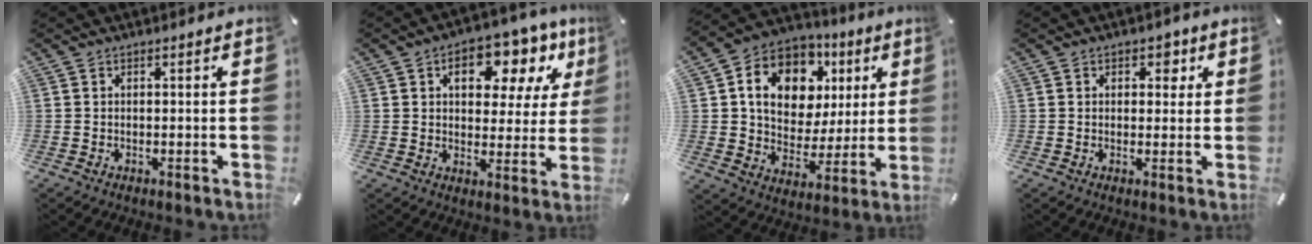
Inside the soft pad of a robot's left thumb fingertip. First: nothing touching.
{"total": 13.3, "force": [6.1, 8.2, 8.6], "torque": [-0.111, -0.023, 0.099]}
{"total": 14.3, "force": [5.2, 11.4, 7.0], "torque": [-0.118, -0.021, 0.101]}
{"total": 3.5, "force": [1.4, 2.8, 1.6], "torque": [0.002, -0.008, 0.013]}